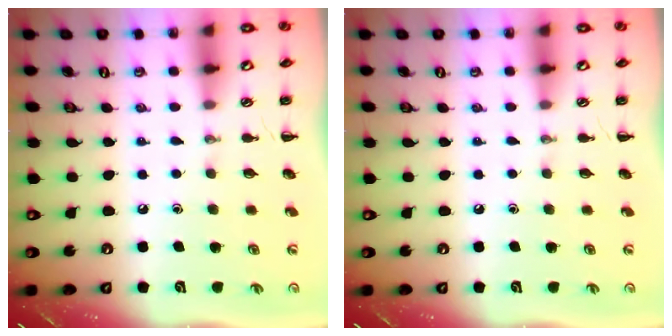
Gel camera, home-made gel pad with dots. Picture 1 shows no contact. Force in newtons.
{"total": 0.0}